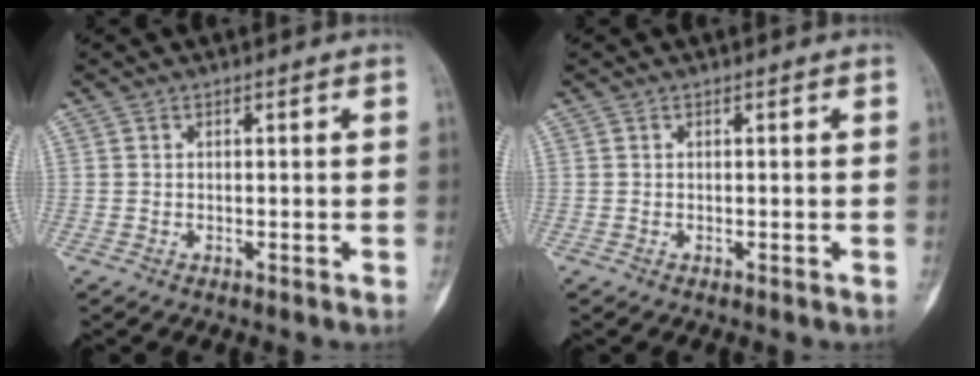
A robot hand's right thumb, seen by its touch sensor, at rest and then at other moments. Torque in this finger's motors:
{"motor_torque": [0.25, 0.33, -0.17, -0.10, 0.02]}